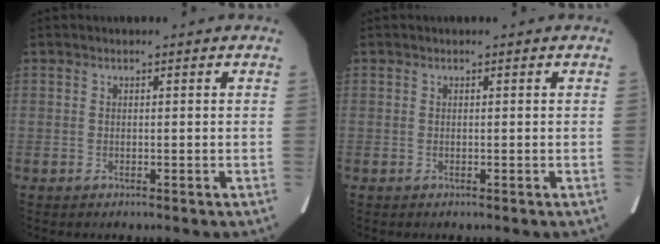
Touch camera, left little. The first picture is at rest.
{"total": 0.0}